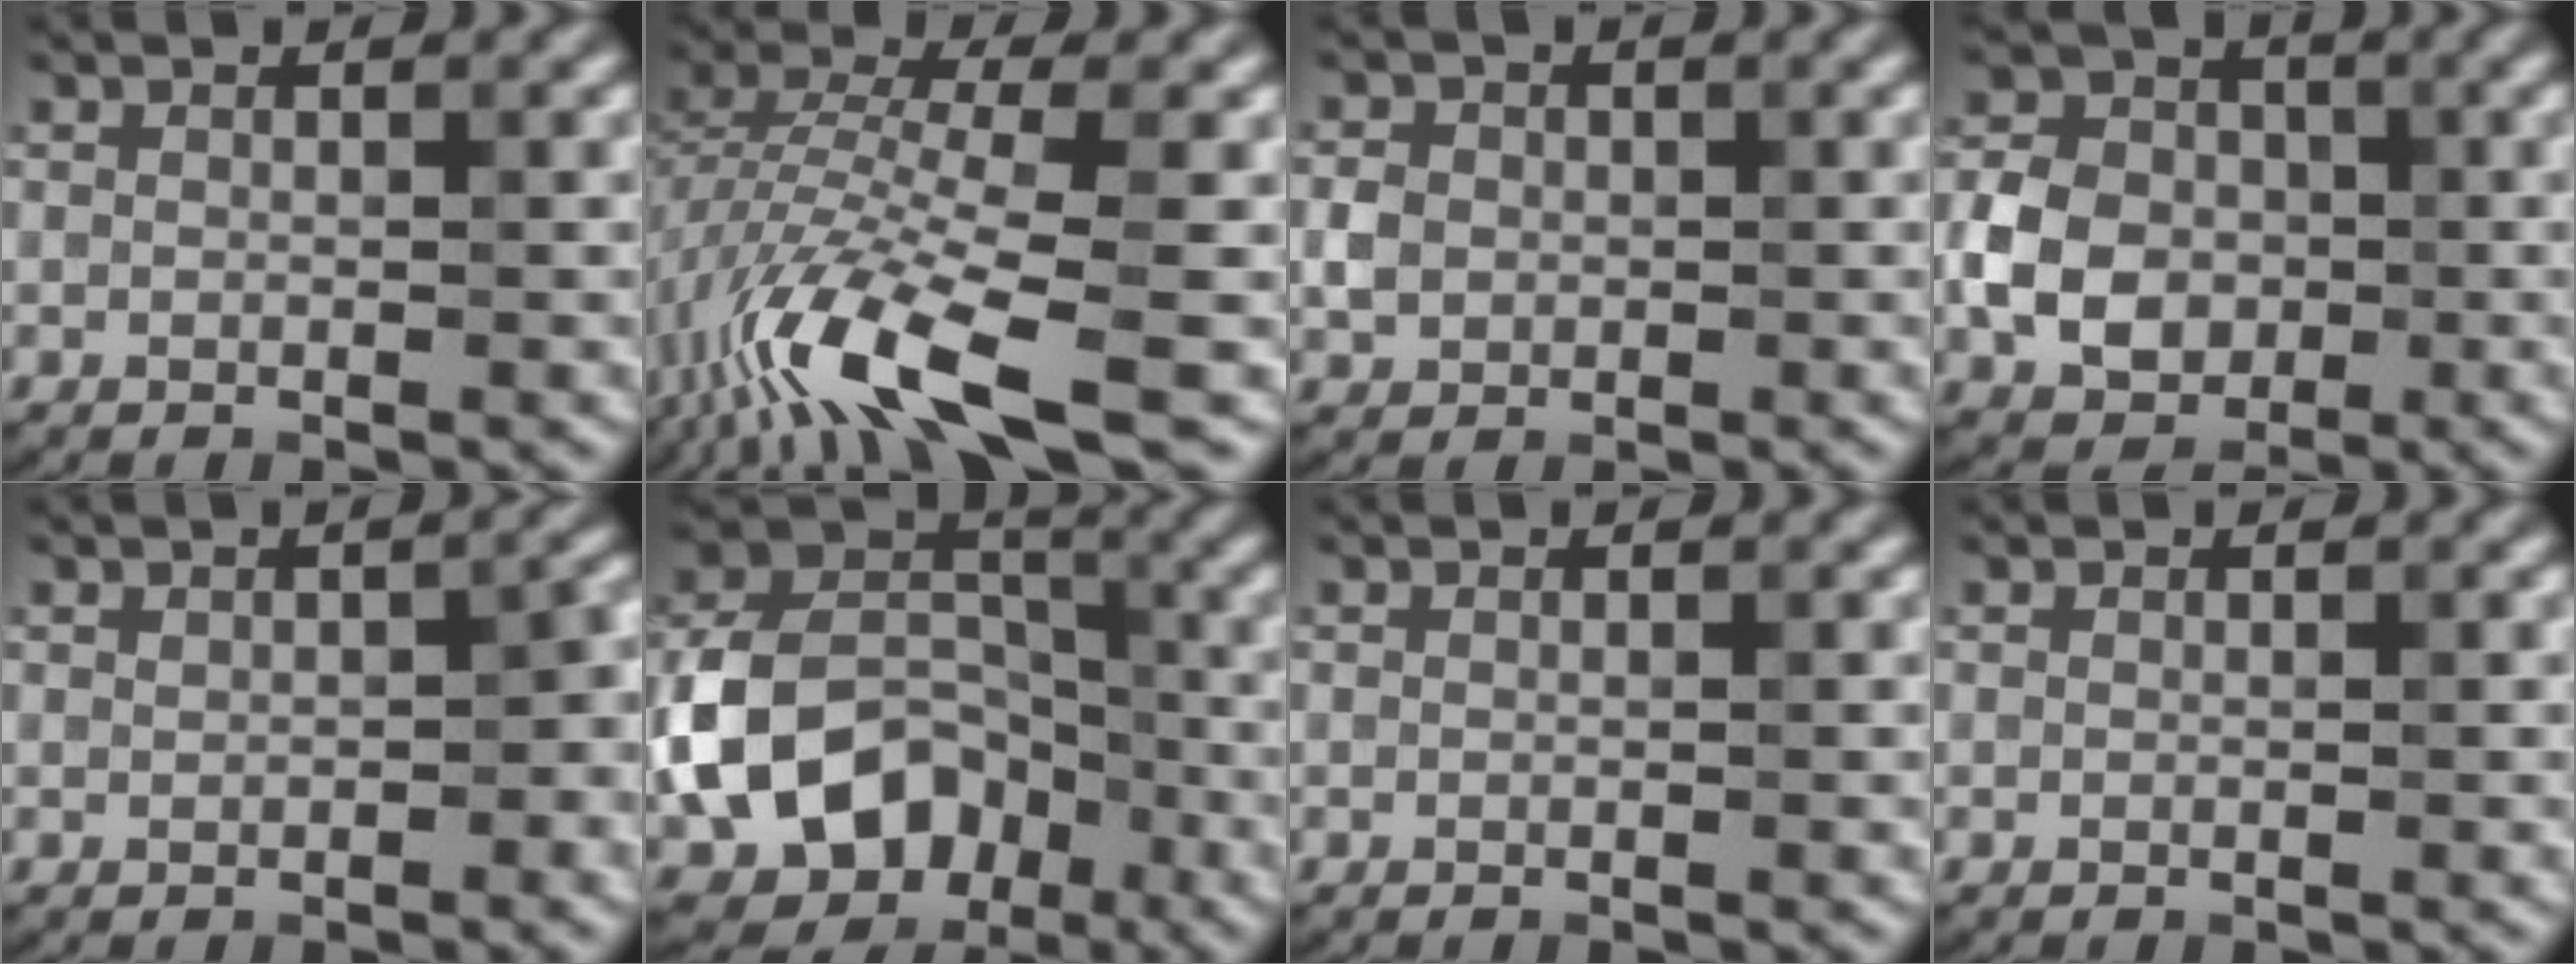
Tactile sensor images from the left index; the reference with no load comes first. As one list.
[{"total": 10.6, "force": [-5.7, 3.1, 8.3], "torque": [-0.170, 0.002, -0.116]}, {"total": 2.1, "force": [-0.2, 1.9, 0.9], "torque": [-0.012, 0.001, -0.006]}, {"total": 6.1, "force": [-1.2, 5.0, 3.2], "torque": [-0.059, 0.005, -0.035]}, {"total": 2.8, "force": [-0.2, 1.6, 2.3], "torque": [-0.029, 0.003, 0.000]}, {"total": 10.7, "force": [-3.7, 7.9, 6.1], "torque": [-0.110, 0.009, -0.080]}, {"total": 0.0}, {"total": 0.0}]